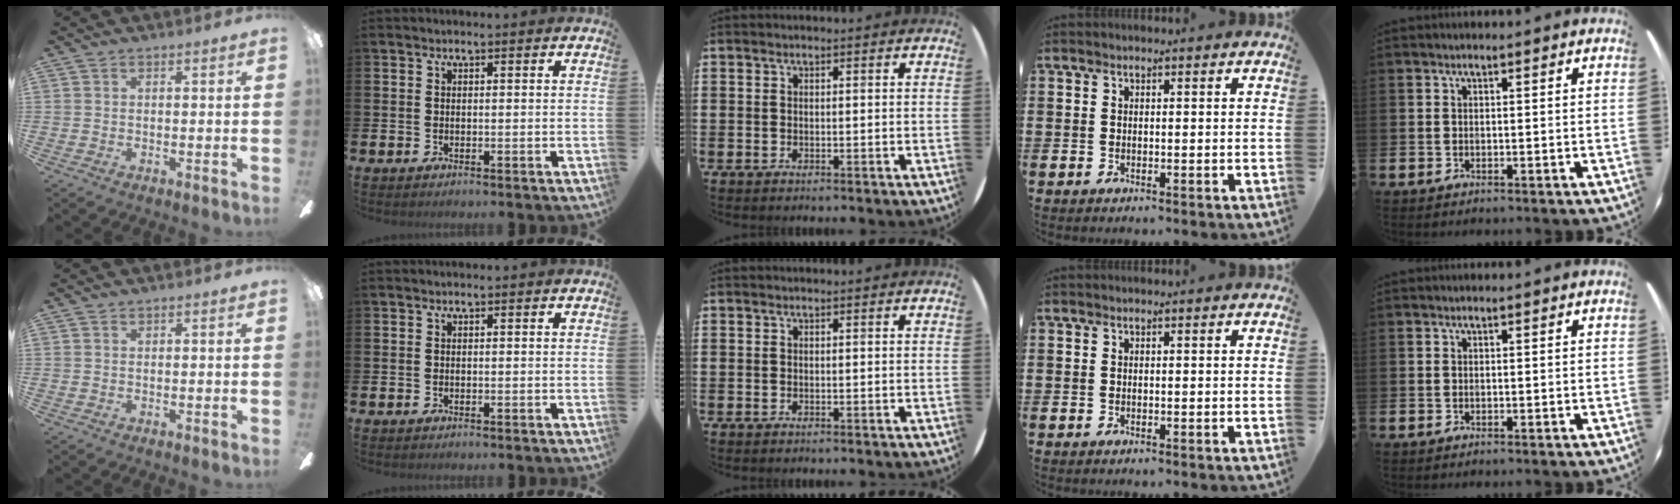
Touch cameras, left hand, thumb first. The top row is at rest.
{}